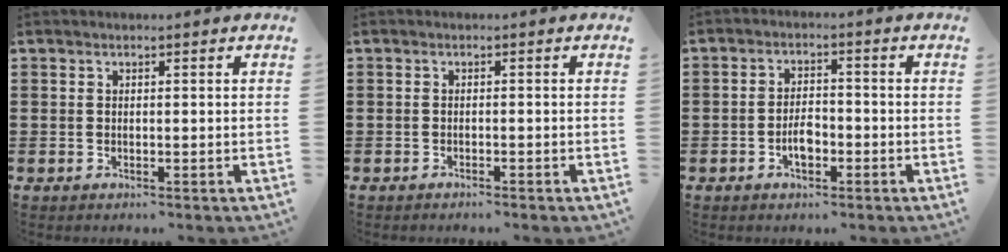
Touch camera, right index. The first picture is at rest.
{"total": 0.8, "force": [-0.7, -0.1, 0.2], "torque": [-0.006, -0.003, -0.014]}
{"total": 3.8, "force": [-1.5, 1.9, 2.9], "torque": [-0.059, 0.004, -0.030]}